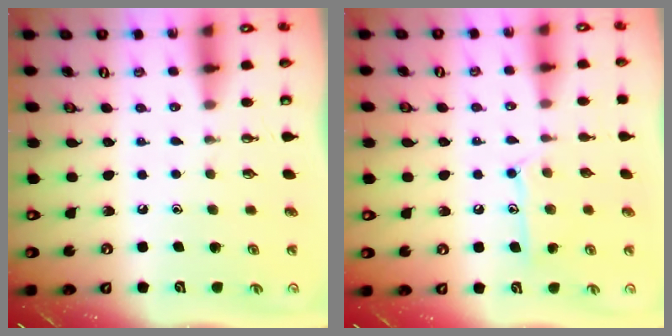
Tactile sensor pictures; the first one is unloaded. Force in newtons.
{"total": 11.2, "press": 11.2, "slide": 0.6}